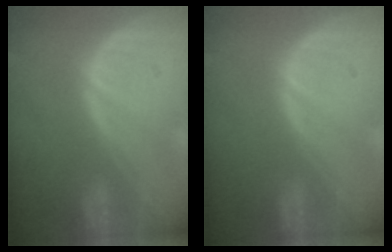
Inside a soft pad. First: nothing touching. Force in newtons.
{"total": 0.0}